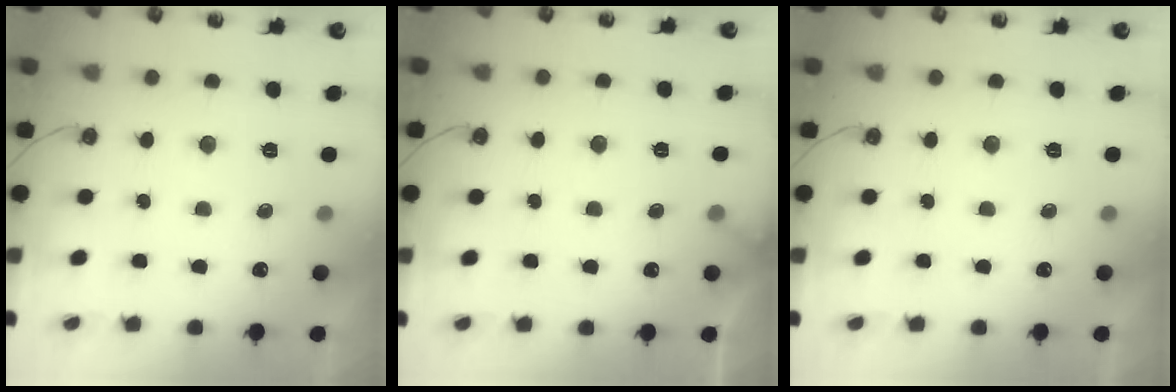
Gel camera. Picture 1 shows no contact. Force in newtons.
{"total": 2.5, "press": 2.5, "slide": 0.2}
{"total": 0.0}